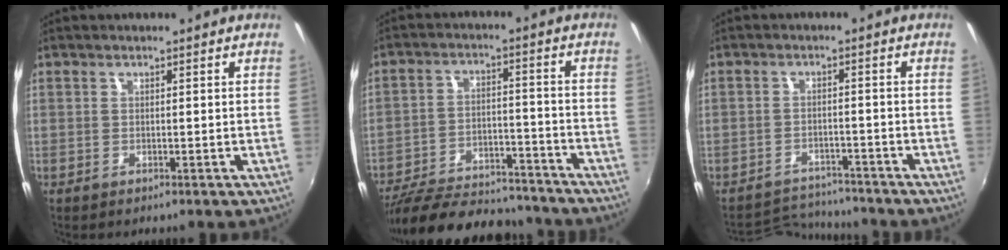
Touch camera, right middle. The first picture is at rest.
{"total": 22.6, "force": [-19.5, 6.8, 9.2], "torque": [-0.187, -0.012, -0.279]}
{"total": 7.5, "force": [-7.4, 1.5, 0.5], "torque": [-0.028, 0.013, -0.116]}